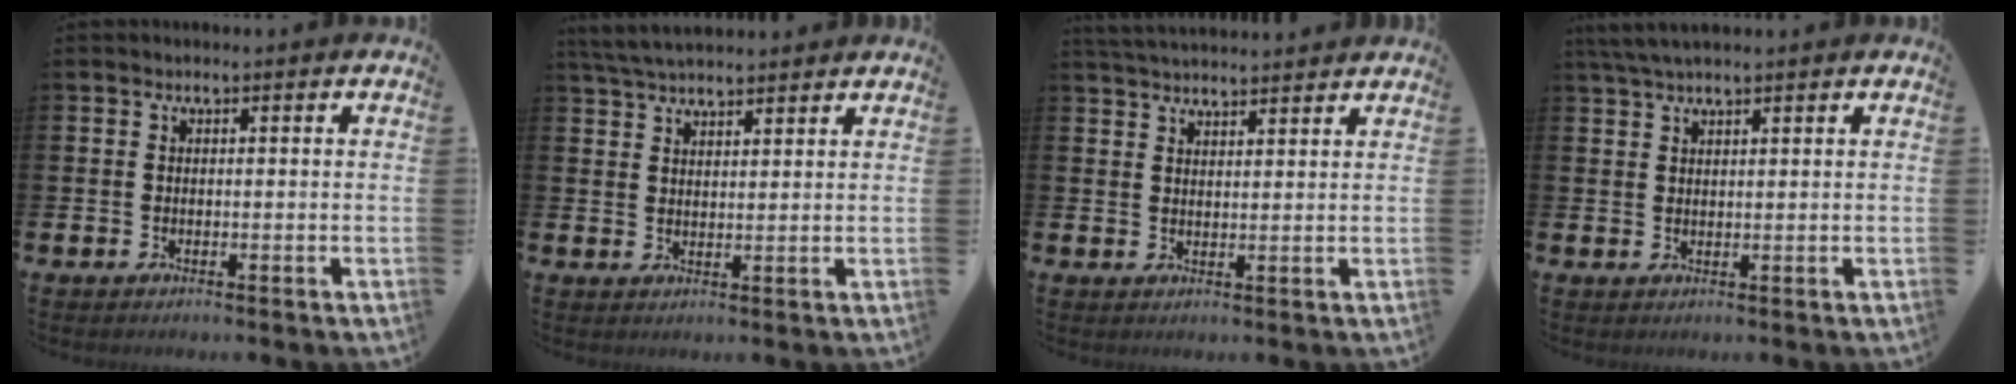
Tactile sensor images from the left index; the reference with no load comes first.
{"total": 4.7, "force": [4.4, 0.9, 1.2], "torque": [-0.029, -0.013, 0.082]}
{"total": 3.4, "force": [3.4, 0.0, 0.3], "torque": [-0.008, -0.019, 0.062]}
{"total": 3.2, "force": [2.7, 0.5, 1.6], "torque": [-0.040, 0.000, 0.052]}